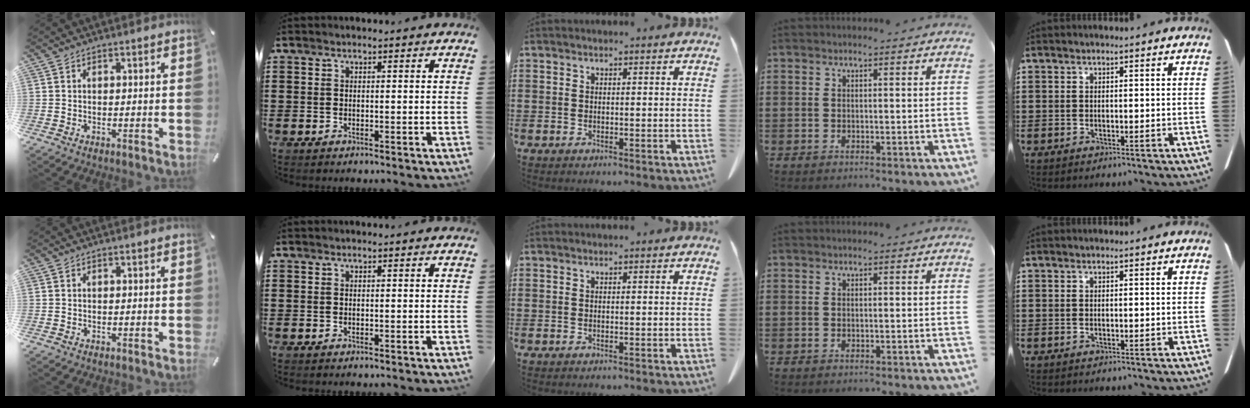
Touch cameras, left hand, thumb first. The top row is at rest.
{}